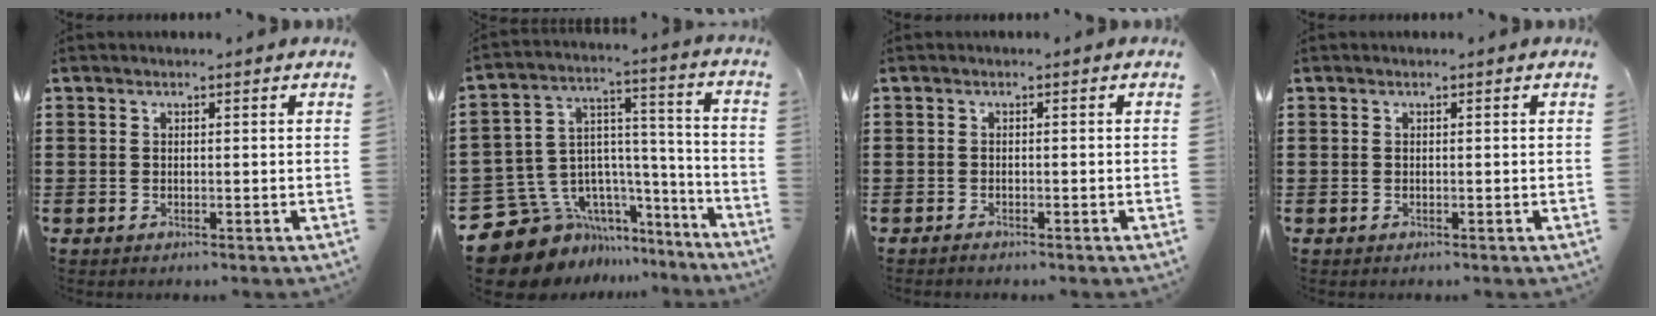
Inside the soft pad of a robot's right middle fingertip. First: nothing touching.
{"total": 10.6, "force": [-8.1, 6.3, 2.5], "torque": [-0.084, -0.001, -0.149]}
{"total": 0.6, "force": [-0.6, 0.1, 0.2], "torque": [-0.006, -0.003, -0.011]}
{"total": 0.0}